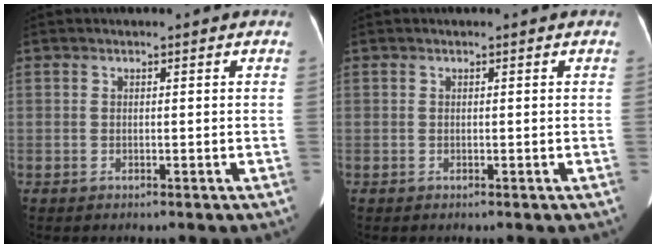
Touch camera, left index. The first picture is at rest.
{"total": 0.0}